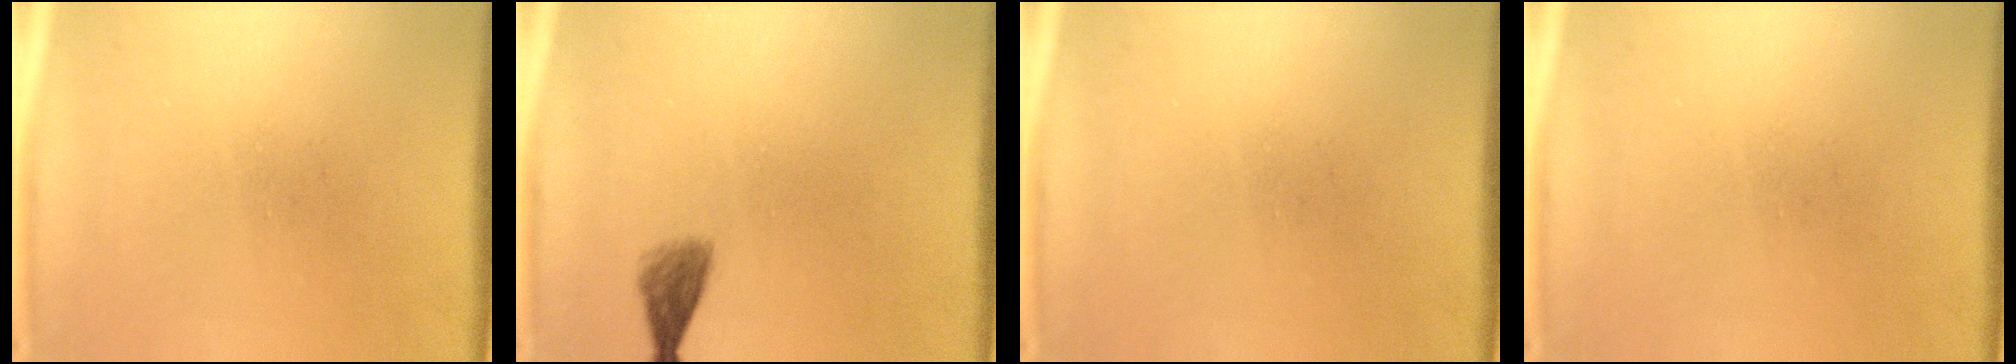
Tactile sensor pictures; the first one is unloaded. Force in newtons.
{"total": 2.0}
{"total": 0.0}
{"total": 0.0}